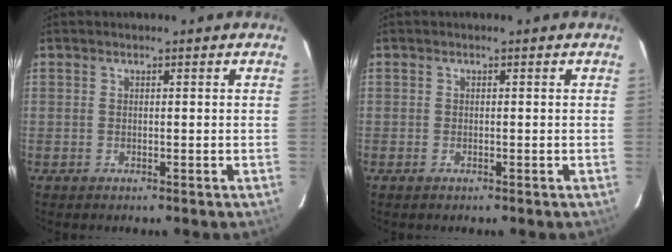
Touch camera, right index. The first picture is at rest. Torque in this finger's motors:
{"motor_torque": [0.03, 0.08, -0.02, 0.01]}